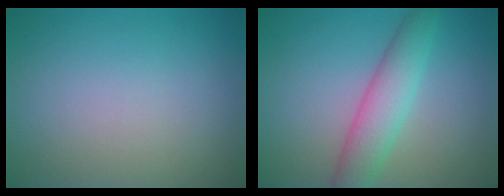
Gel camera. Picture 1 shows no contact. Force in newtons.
{"total": 4.4, "press": 4.4, "slide": 0.2}